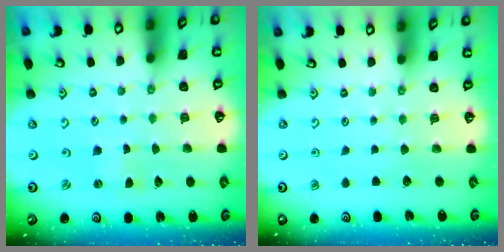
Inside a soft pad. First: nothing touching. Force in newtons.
{"total": 0.0}